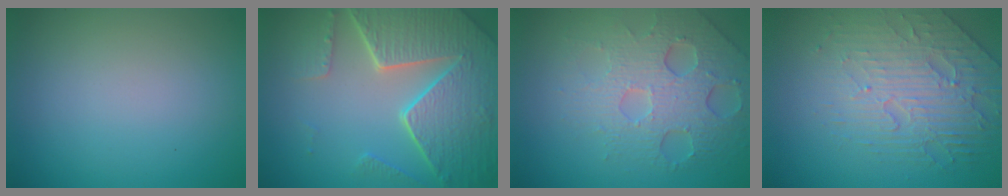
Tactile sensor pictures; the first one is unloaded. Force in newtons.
{"total": 8.2, "press": 5.9, "slide": 5.7}
{"total": 6.3, "press": 4.7, "slide": 4.2}
{"total": 4.6, "press": 4.2, "slide": 1.9}